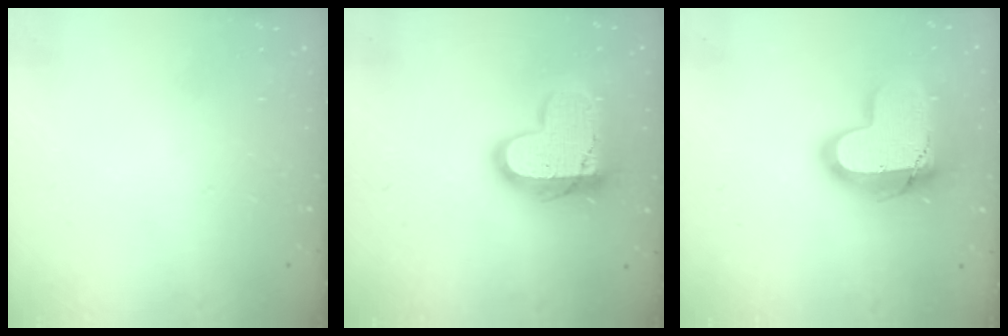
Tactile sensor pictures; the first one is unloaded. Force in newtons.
{"total": 19.0, "press": 19.0, "slide": 1.5}
{"total": 23.1, "press": 23.0, "slide": 1.7}